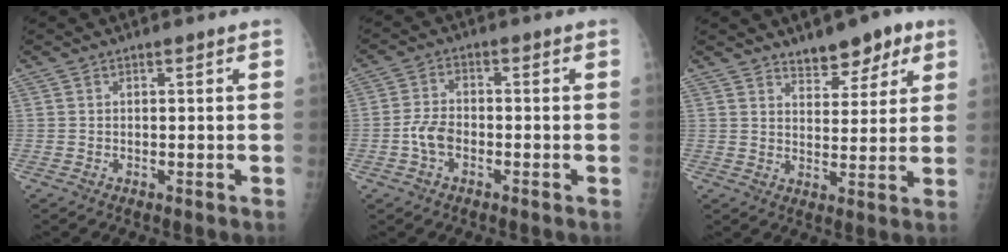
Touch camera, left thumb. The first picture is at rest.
{"total": 4.9, "force": [-1.7, 3.0, 3.4], "torque": [-0.067, 0.015, -0.037]}
{"total": 7.6, "force": [5.3, 3.8, 4.0], "torque": [-0.023, -0.030, 0.077]}